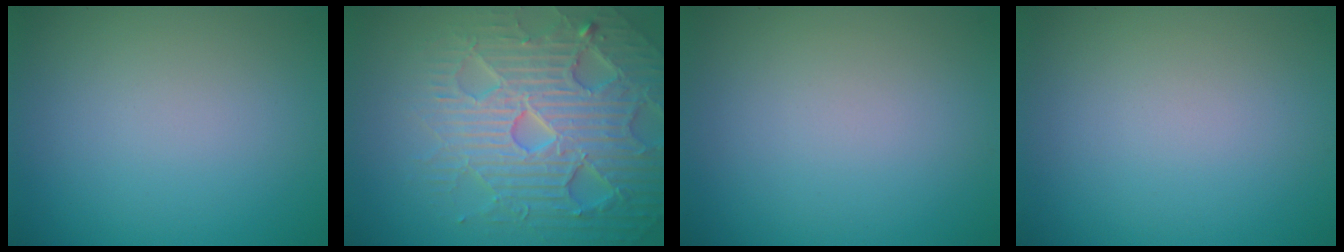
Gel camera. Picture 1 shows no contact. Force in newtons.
{"total": 6.8, "press": 6.7, "slide": 1.5}
{"total": 0.0}
{"total": 0.0}